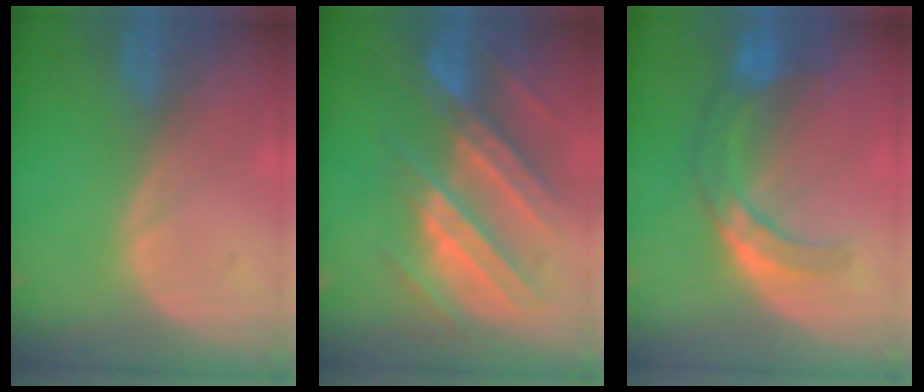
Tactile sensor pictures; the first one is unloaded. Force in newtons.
{"total": 10.8, "press": 9.6, "slide": 4.9}
{"total": 7.3, "press": 6.5, "slide": 3.3}